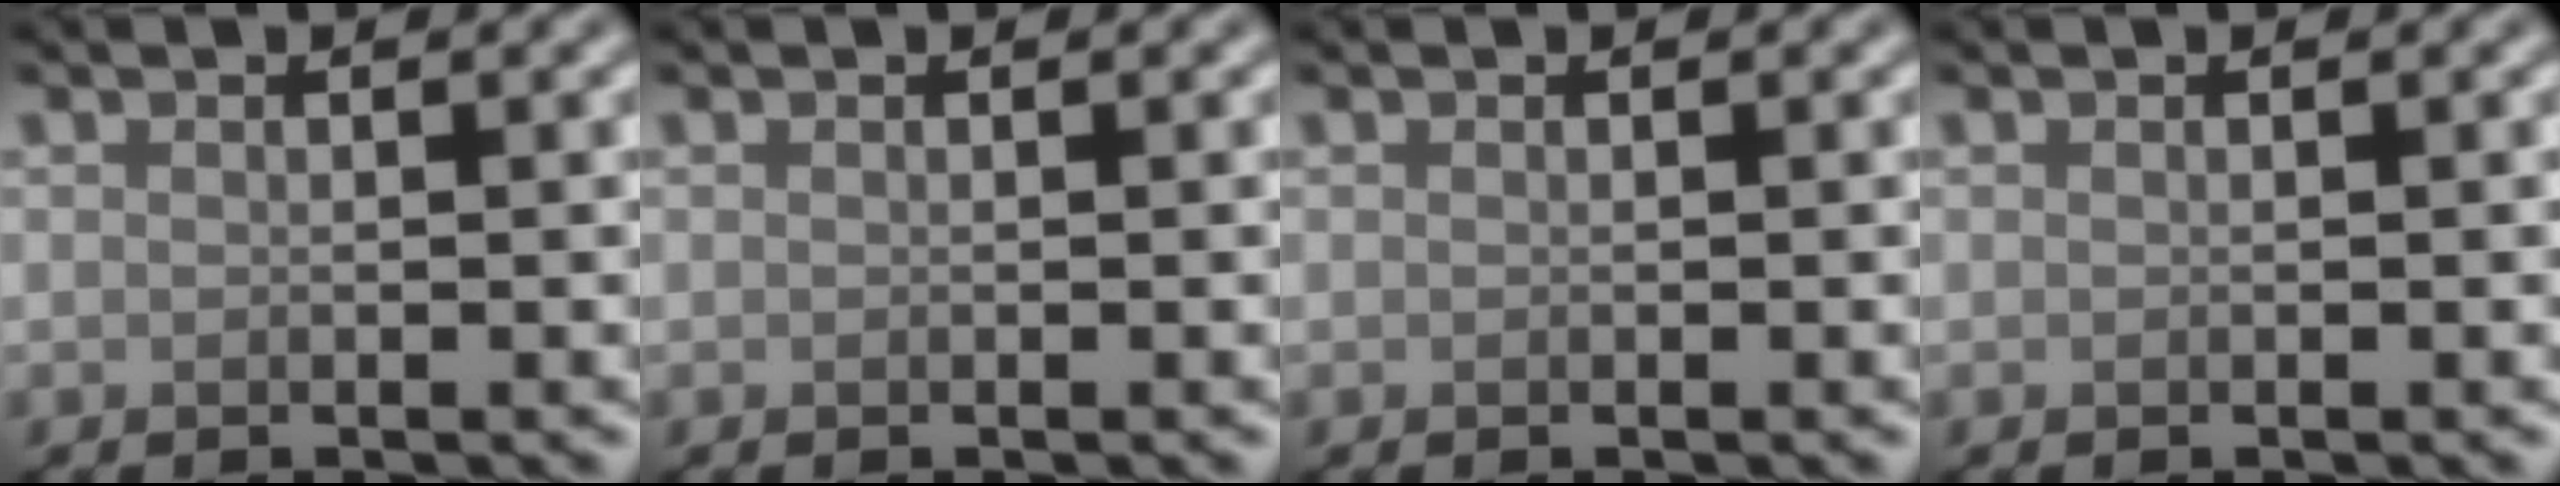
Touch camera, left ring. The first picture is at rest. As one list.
[{"total": 0.0}, {"total": 0.0}, {"total": 0.0}]